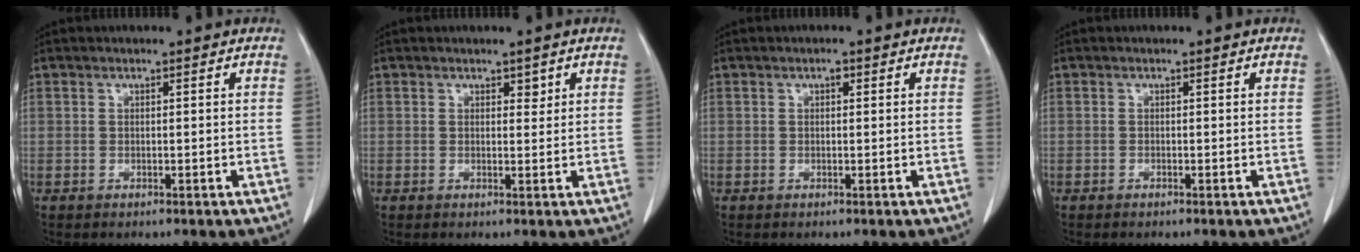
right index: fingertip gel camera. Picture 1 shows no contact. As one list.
[{"total": 1.2, "force": [0.8, 0.7, 0.6], "torque": [-0.010, -0.004, 0.010]}, {"total": 0.7, "force": [0.3, 0.4, 0.5], "torque": [-0.012, 0.002, 0.003]}, {"total": 0.0}]